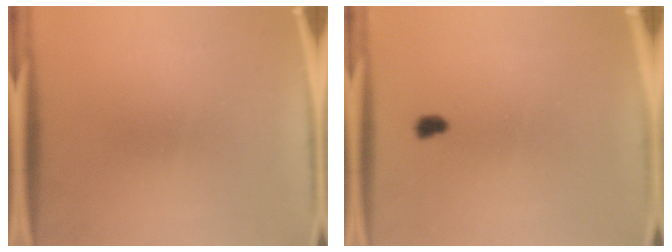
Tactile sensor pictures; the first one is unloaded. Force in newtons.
{"total": 1.3}